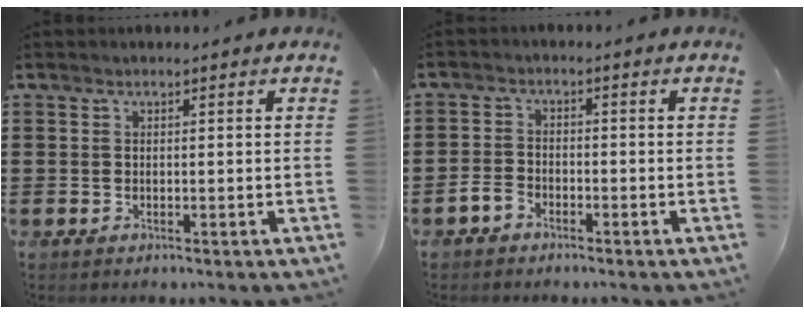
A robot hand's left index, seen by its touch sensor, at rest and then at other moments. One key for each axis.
{"total": 2.5, "fx": -2.0, "fy": 1.3, "fz": 0.7, "tx": -0.032, "ty": 0.003, "tz": -0.045}